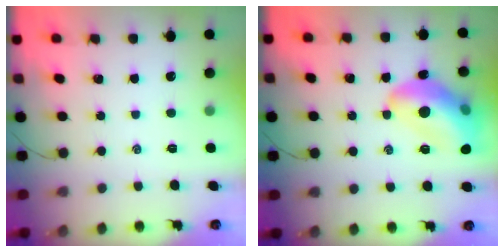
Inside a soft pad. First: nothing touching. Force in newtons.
{"total": 16.8, "press": 16.6, "slide": 2.4}